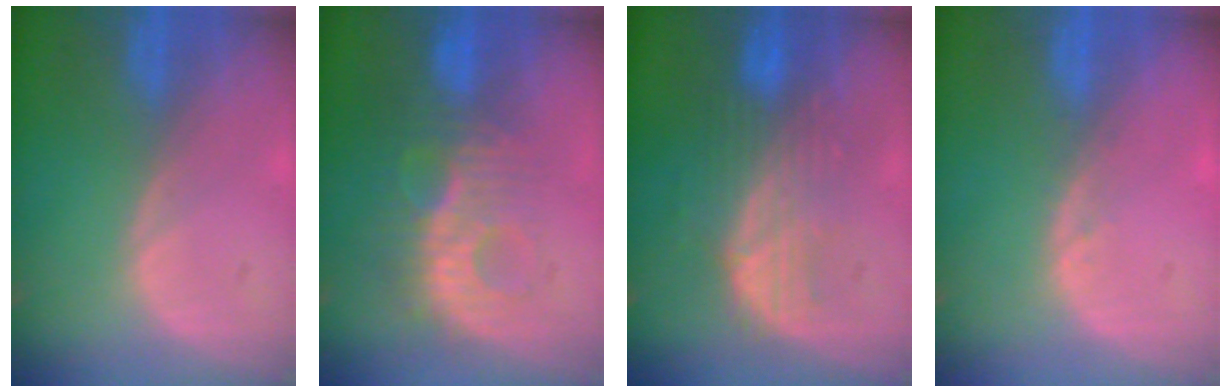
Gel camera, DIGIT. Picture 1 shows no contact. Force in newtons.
{"total": 9.2, "press": 8.5, "slide": 3.5}
{"total": 7.3, "press": 7.3, "slide": 0.6}
{"total": 1.0, "press": 0.9, "slide": 0.3}